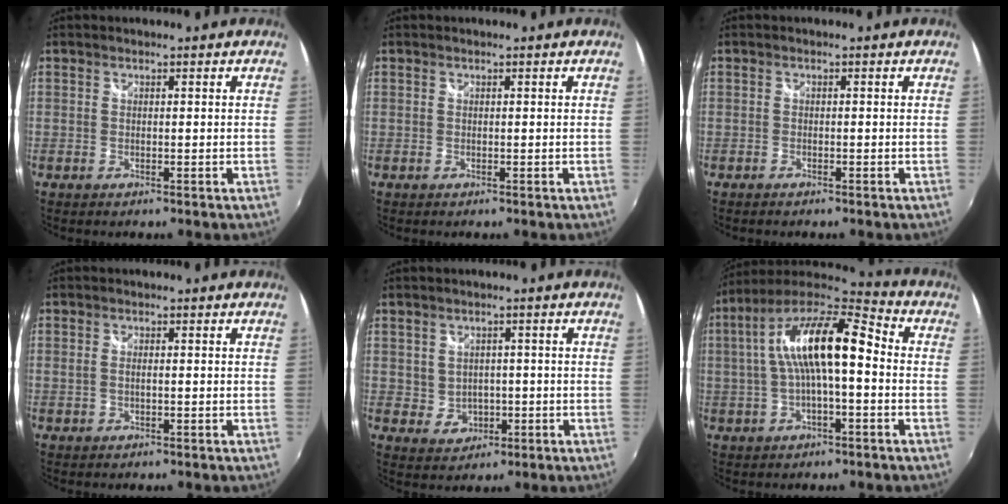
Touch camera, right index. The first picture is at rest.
{"total": 0.0}
{"total": 0.9, "force": [-0.7, 0.3, 0.3], "torque": [-0.008, -0.003, -0.016]}
{"total": 1.1, "force": [-0.1, 0.4, 1.0], "torque": [-0.023, 0.000, -0.002]}
{"total": 4.3, "force": [0.0, 4.1, 1.1], "torque": [-0.025, 0.007, 0.012]}
{"total": 16.1, "force": [0.7, 4.9, 15.3], "torque": [-0.279, 0.024, 0.004]}